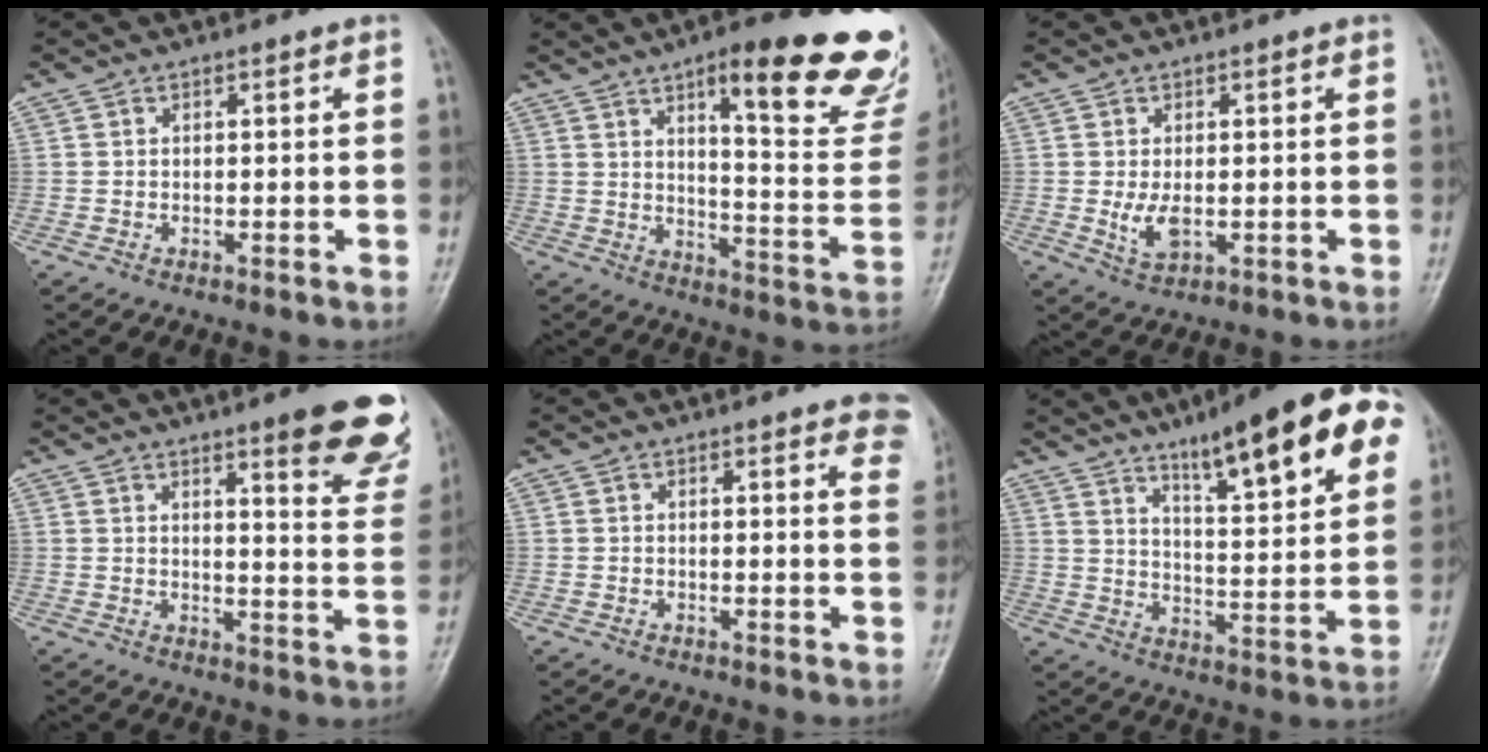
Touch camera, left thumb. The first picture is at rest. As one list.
[{"total": 25.2, "force": [15.0, 6.2, 19.2], "torque": [-0.213, -0.073, 0.200]}, {"total": 4.0, "force": [-0.1, 2.2, 3.4], "torque": [-0.063, -0.011, 0.006]}, {"total": 14.7, "force": [9.3, 3.0, 10.9], "torque": [-0.096, -0.055, 0.110]}, {"total": 8.8, "force": [6.4, 2.4, 5.6], "torque": [-0.039, -0.021, 0.059]}, {"total": 20.5, "force": [11.3, 4.2, 16.6], "torque": [-0.207, -0.033, 0.170]}]